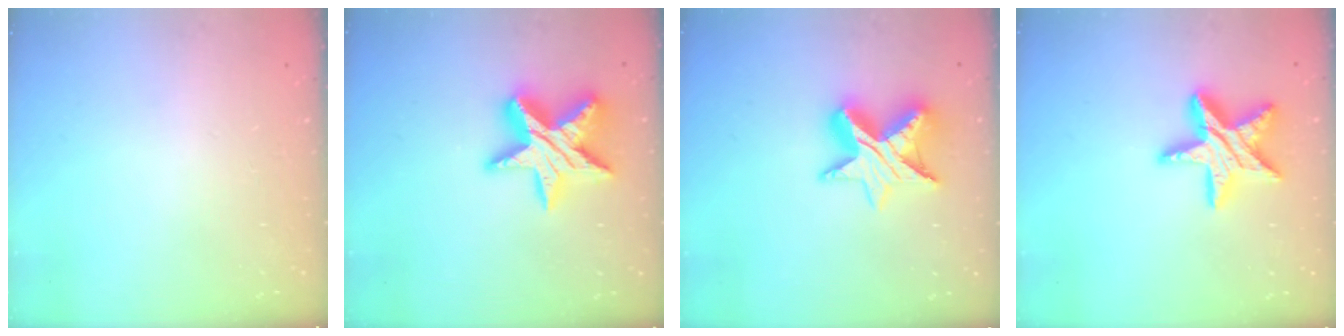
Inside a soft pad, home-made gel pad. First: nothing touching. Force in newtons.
{"total": 17.5, "press": 17.4, "slide": 1.4}
{"total": 11.4, "press": 11.4, "slide": 0.6}
{"total": 17.0, "press": 17.0, "slide": 1.3}